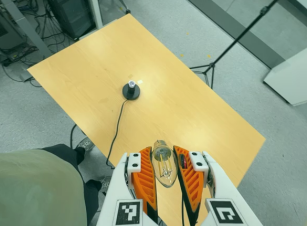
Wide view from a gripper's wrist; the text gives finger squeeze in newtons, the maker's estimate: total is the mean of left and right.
{"total": 22.6, "left": 25.7, "right": 19.6}